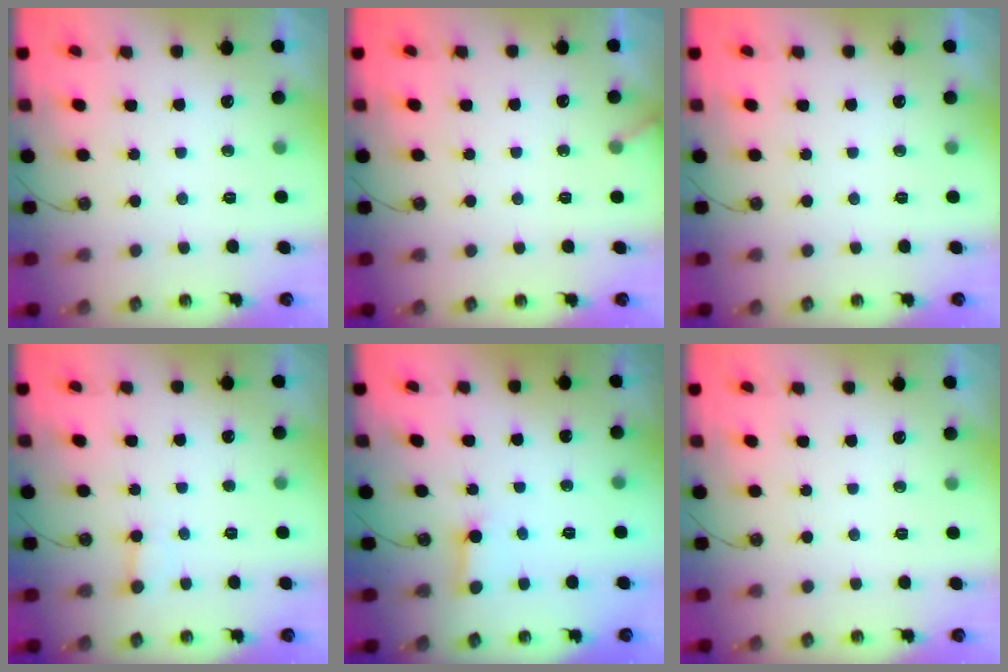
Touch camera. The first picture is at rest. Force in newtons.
{"total": 2.4, "press": 2.4, "slide": 0.2}
{"total": 0.0}
{"total": 2.4, "press": 2.4, "slide": 0.1}
{"total": 2.8, "press": 2.8, "slide": 0.3}
{"total": 0.0}